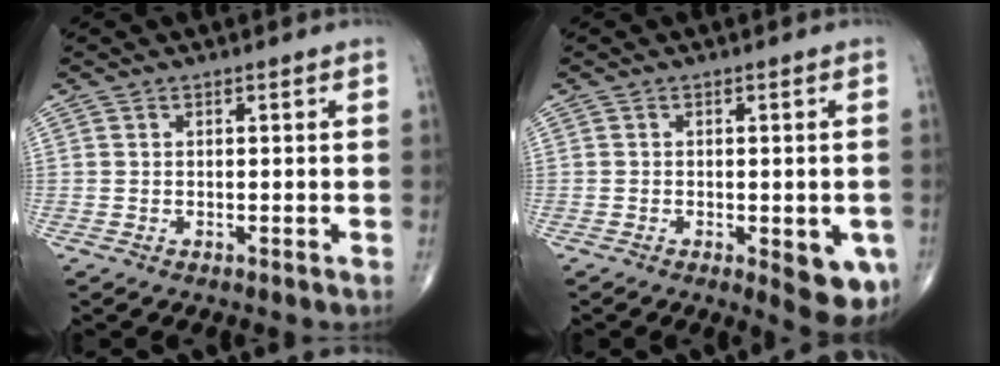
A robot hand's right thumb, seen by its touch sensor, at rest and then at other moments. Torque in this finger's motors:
{"motor_torque": [0.85, 1.79, 0.87, -0.08, 0.12]}